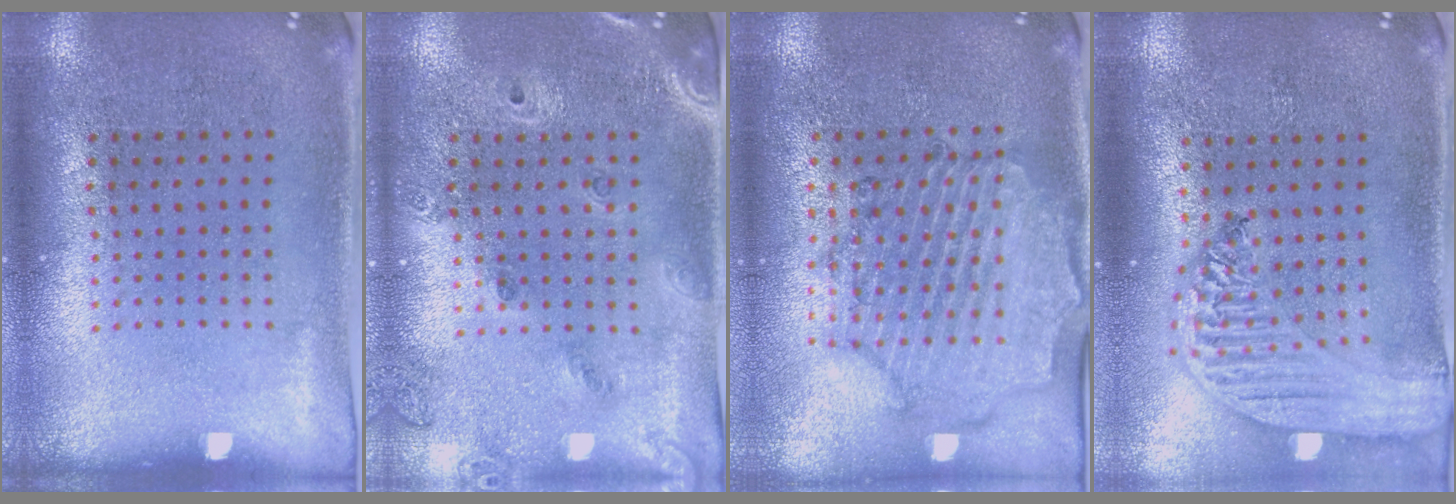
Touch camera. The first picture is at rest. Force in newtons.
{"total": 1.5, "press": 1.4, "slide": 0.7}
{"total": 1.6, "press": 1.6, "slide": 0.3}
{"total": 2.9, "press": 2.3, "slide": 1.7}